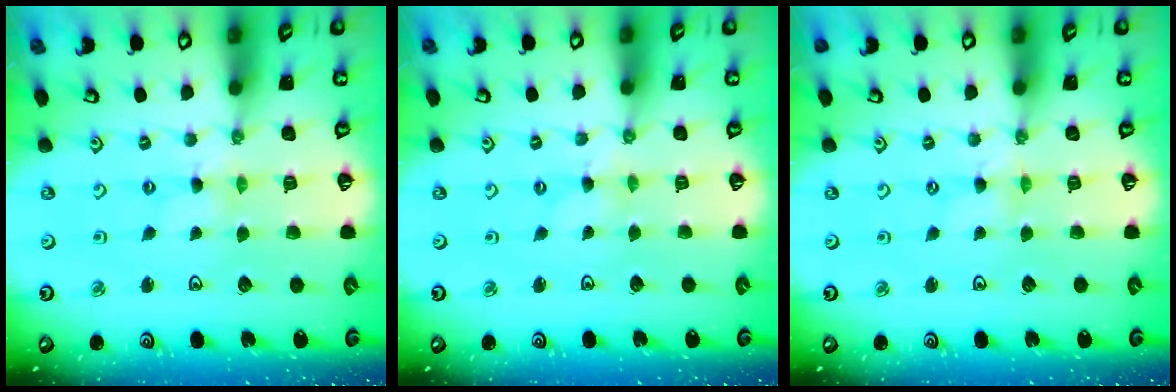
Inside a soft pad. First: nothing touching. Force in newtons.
{"total": 0.0}
{"total": 0.6, "press": 0.6, "slide": 0.2}